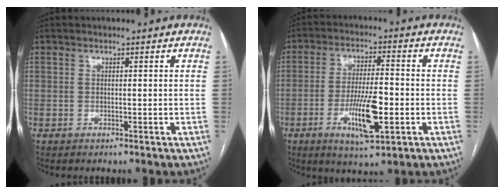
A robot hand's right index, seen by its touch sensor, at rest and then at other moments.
{"total": 9.8, "force": [-3.0, 2.0, 9.1], "torque": [-0.168, -0.008, -0.049]}